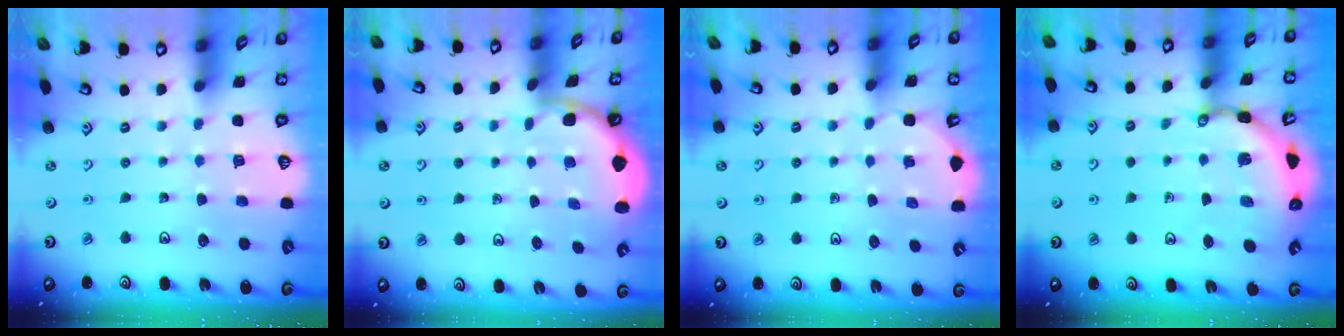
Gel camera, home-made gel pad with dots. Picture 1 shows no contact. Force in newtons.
{"total": 1.7, "press": 1.7, "slide": 0.0}
{"total": 2.2, "press": 2.0, "slide": 1.1}
{"total": 5.5, "press": 5.4, "slide": 0.6}